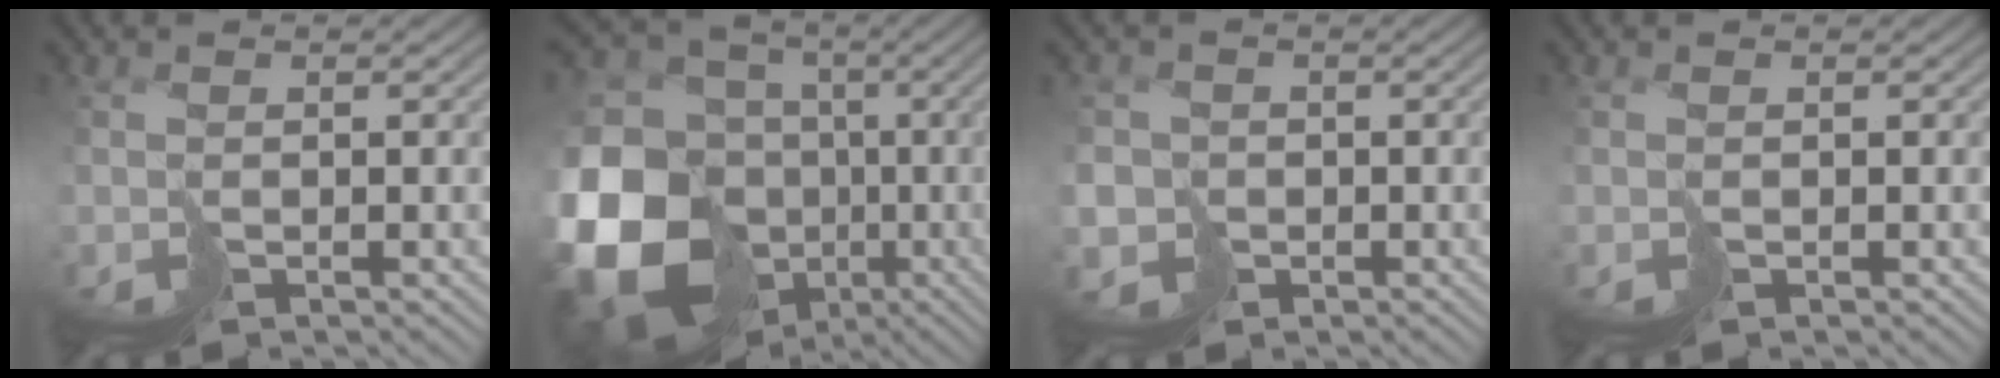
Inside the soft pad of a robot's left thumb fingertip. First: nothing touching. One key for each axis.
{"total": 20.8, "fx": -5.6, "fy": 17.6, "fz": 9.5, "tx": -0.272, "ty": -0.041, "tz": -0.110}
{"total": 3.4, "fx": -1.5, "fy": 3.1, "fz": 0.6, "tx": -0.014, "ty": -0.008, "tz": -0.042}
{"total": 0.0}